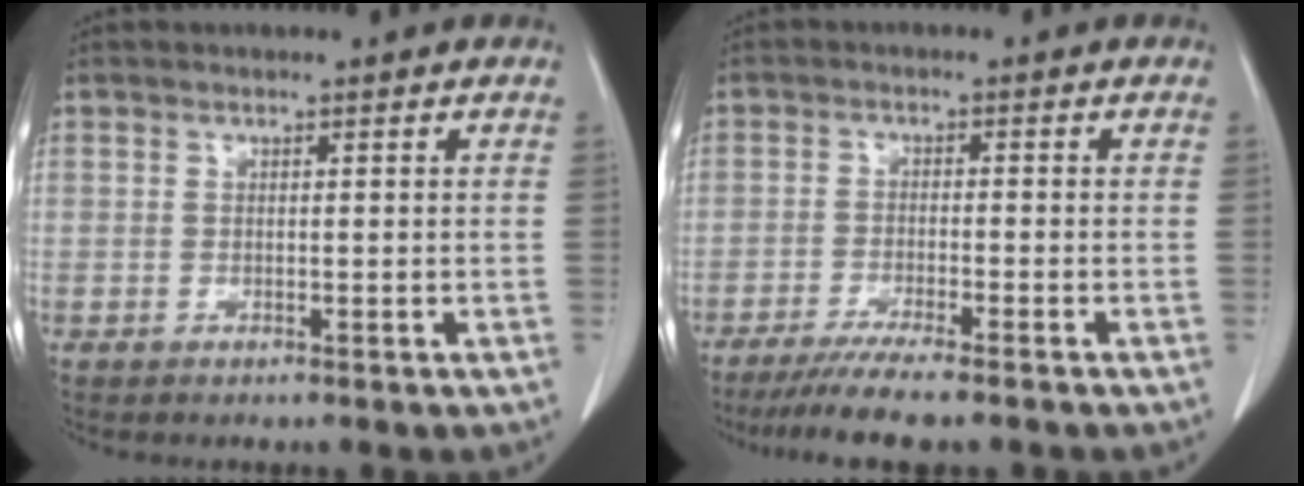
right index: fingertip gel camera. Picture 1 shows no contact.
{"total": 8.0, "force": [-6.5, -0.1, 4.6], "torque": [-0.066, -0.020, -0.104]}